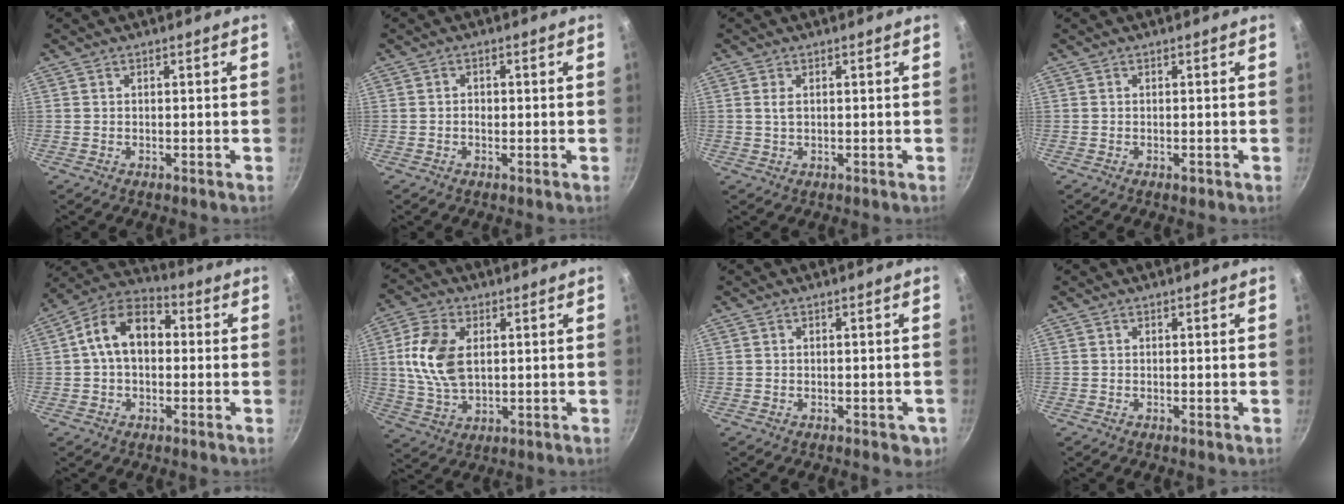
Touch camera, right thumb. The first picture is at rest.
{"total": 1.3, "force": [-0.2, 1.0, 0.8], "torque": [-0.012, 0.004, -0.004]}
{"total": 1.8, "force": [0.5, 1.0, 1.4], "torque": [-0.026, -0.001, 0.009]}
{"total": 0.8, "force": [-0.4, 0.3, 0.6], "torque": [-0.010, 0.001, -0.006]}
{"total": 12.4, "force": [1.2, 8.5, 9.0], "torque": [-0.119, 0.035, 0.001]}
{"total": 12.0, "force": [2.1, 7.4, 9.2], "torque": [-0.171, -0.005, 0.041]}
{"total": 2.8, "force": [-1.0, 1.7, 2.0], "torque": [-0.012, 0.005, -0.008]}
{"total": 0.0}